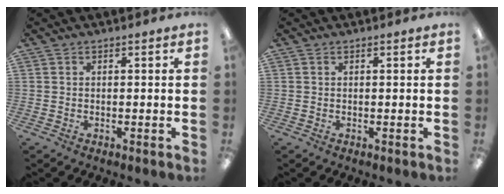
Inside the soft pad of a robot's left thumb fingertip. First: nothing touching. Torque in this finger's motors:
{"motor_torque": [-0.11, -0.10, 0.04, -0.02, 0.00]}